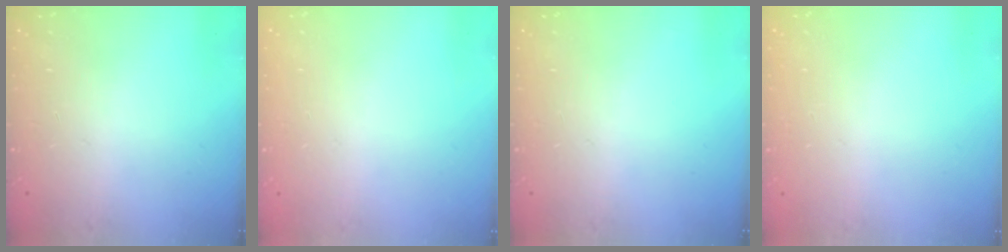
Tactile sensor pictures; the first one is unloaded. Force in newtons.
{"total": 0.0}
{"total": 0.0}
{"total": 0.8, "press": 0.4, "slide": 0.7}